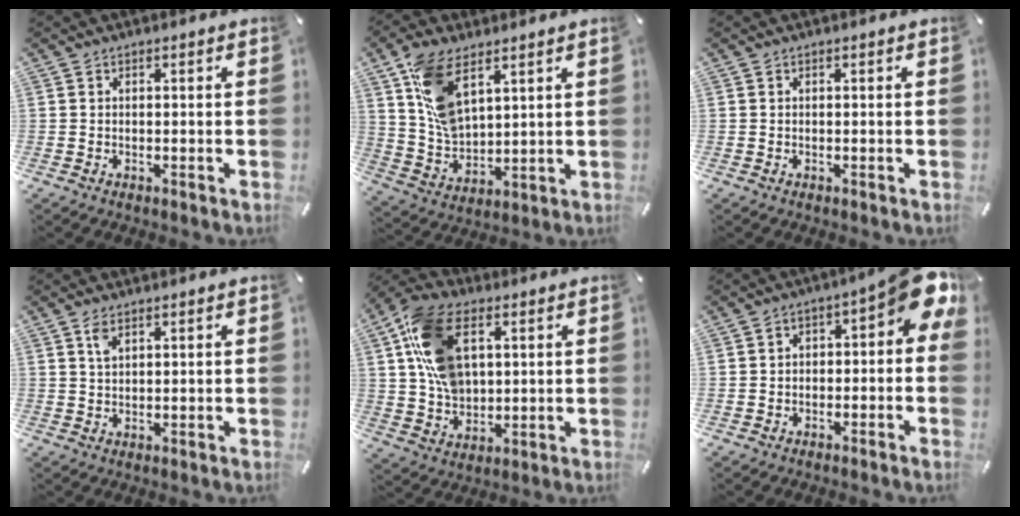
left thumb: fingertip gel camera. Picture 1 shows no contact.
{"total": 11.9, "force": [6.5, 6.5, 7.6], "torque": [-0.182, -0.022, 0.123]}
{"total": 0.0}
{"total": 2.5, "force": [1.4, 1.1, 1.7], "torque": [-0.038, 0.002, 0.026]}
{"total": 15.4, "force": [4.3, 10.8, 10.1], "torque": [-0.221, 0.009, 0.081]}
{"total": 8.8, "force": [1.1, 4.6, 7.5], "torque": [-0.091, -0.015, 0.018]}